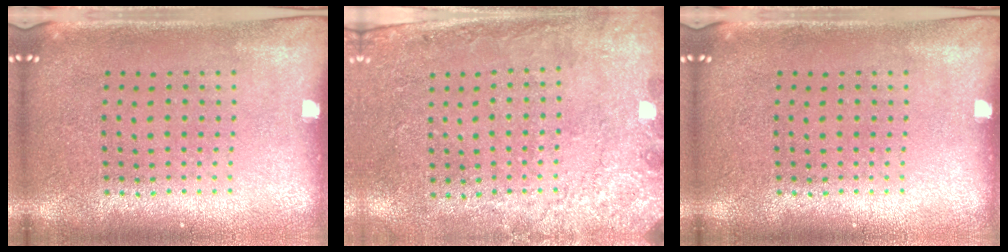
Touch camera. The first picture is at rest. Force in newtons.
{"total": 2.7, "press": 2.0, "slide": 1.8}
{"total": 0.0}